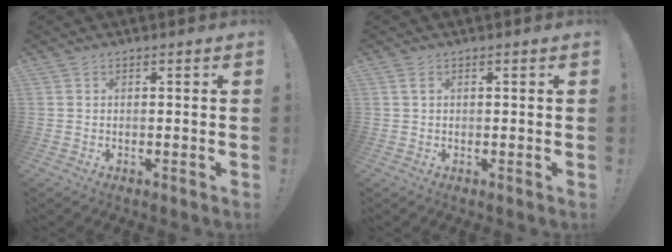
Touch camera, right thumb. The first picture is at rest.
{"total": 1.0, "force": [0.3, 0.2, 0.9], "torque": [-0.013, 0.000, 0.002]}